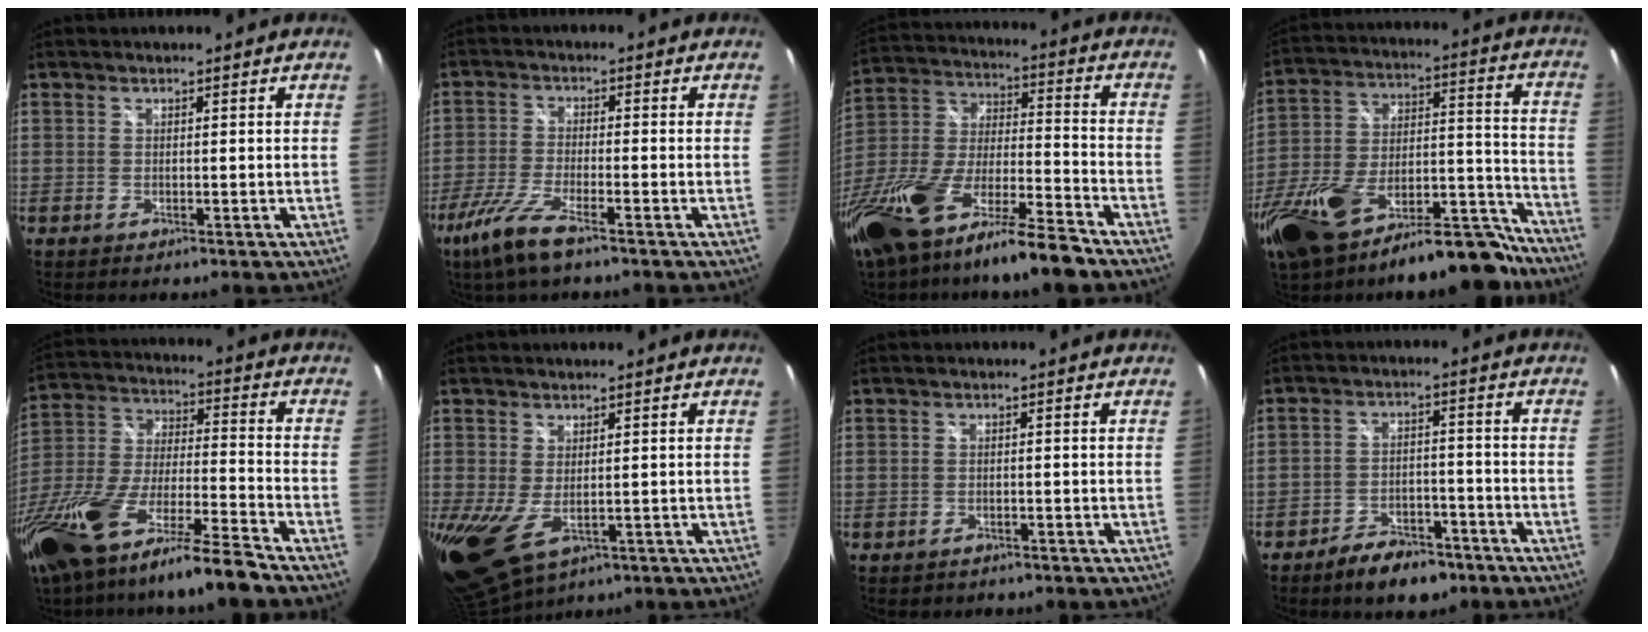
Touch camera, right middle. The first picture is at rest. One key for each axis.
{"total": 8.1, "fx": -5.5, "fy": 1.2, "fz": 5.8, "tx": -0.142, "ty": -0.017, "tz": -0.109}
{"total": 23.1, "fx": -15.5, "fy": 5.3, "fz": 16.2, "tx": -0.324, "ty": -0.040, "tz": -0.275}
{"total": 26.0, "fx": -18.7, "fy": 9.7, "fz": 15.3, "tx": -0.263, "ty": 0.002, "tz": -0.280}
{"total": 23.4, "fx": -16.8, "fy": 3.1, "fz": 16.0, "tx": -0.314, "ty": -0.053, "tz": -0.304}
{"total": 7.9, "fx": -0.8, "fy": 4.2, "fz": 6.6, "tx": -0.124, "ty": -0.029, "tz": 0.001}
{"total": 1.9, "fx": -1.4, "fy": 1.2, "fz": 0.5, "tx": -0.015, "ty": -0.006, "tz": -0.017}
{"total": 8.5, "fx": -6.3, "fy": 4.2, "fz": 3.8, "tx": -0.083, "ty": 0.015, "tz": -0.089}